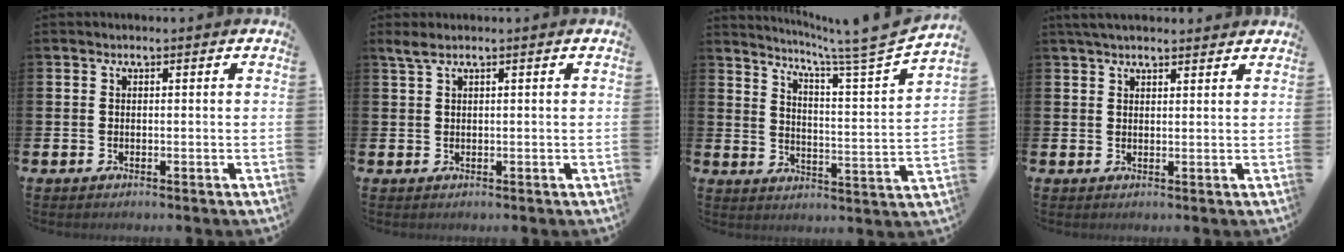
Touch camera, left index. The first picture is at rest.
{"total": 1.5, "force": [0.9, 0.1, 1.2], "torque": [-0.027, 0.004, 0.016]}
{"total": 6.0, "force": [5.2, -1.0, 2.7], "torque": [-0.061, -0.055, 0.078]}
{"total": 3.1, "force": [2.8, 0.8, 1.1], "torque": [-0.023, -0.004, 0.051]}